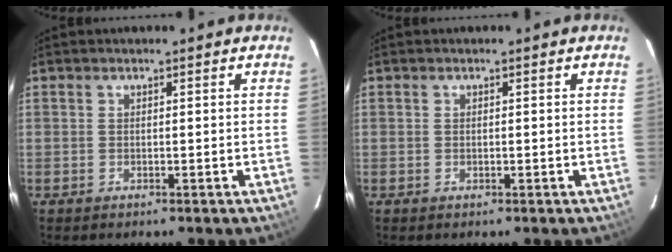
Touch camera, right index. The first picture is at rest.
{"total": 0.0}